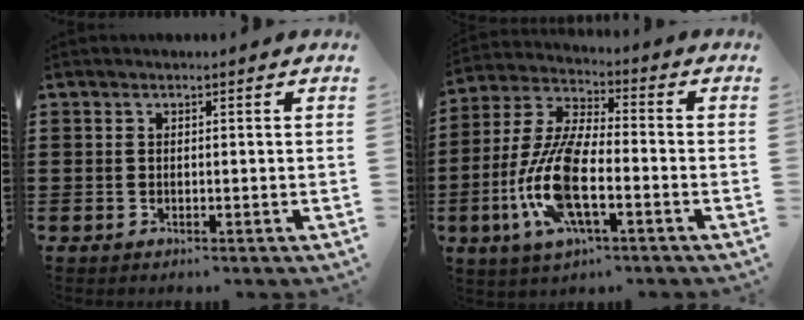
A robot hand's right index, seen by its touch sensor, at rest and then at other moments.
{"total": 12.3, "force": [-3.6, 4.2, 10.9], "torque": [-0.254, -0.014, -0.071]}